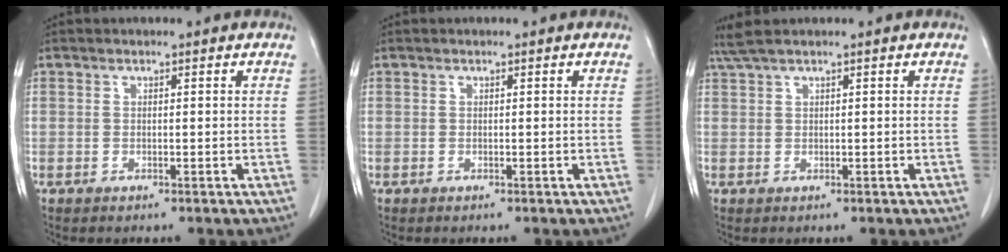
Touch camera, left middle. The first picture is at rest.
{"total": 0.0}
{"total": 2.3, "force": [1.9, -0.2, 1.3], "torque": [-0.035, 0.020, 0.042]}